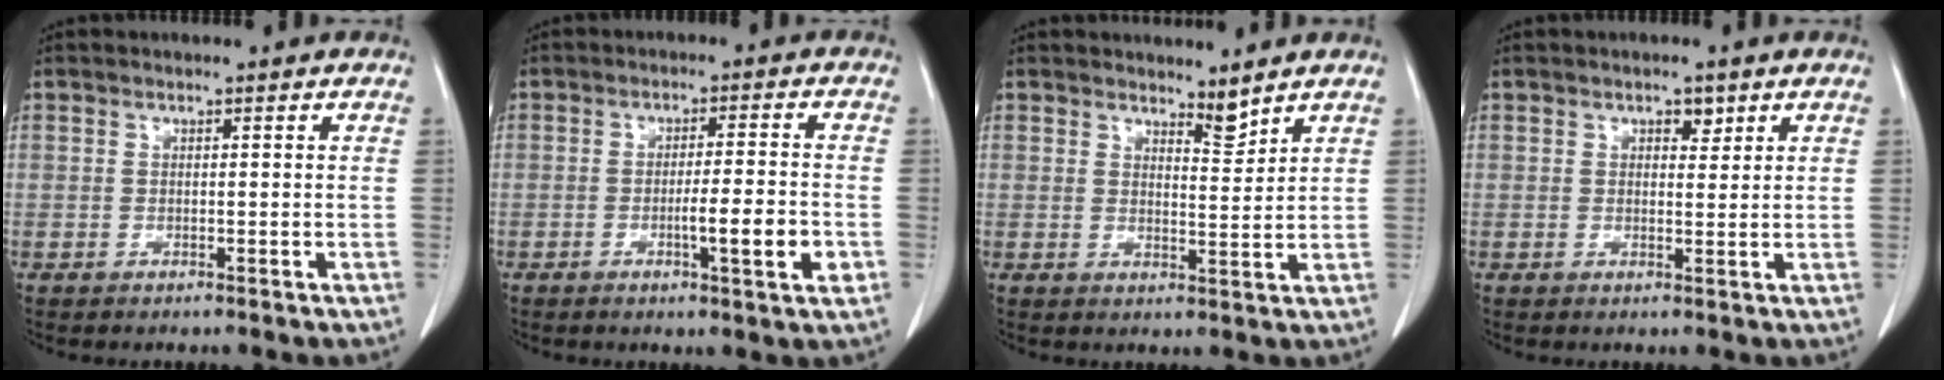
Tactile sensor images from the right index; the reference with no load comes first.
{"total": 6.9, "force": [-2.1, 0.2, 6.6], "torque": [-0.097, -0.006, -0.031]}
{"total": 2.7, "force": [2.6, 0.3, 0.8], "torque": [-0.013, -0.011, 0.045]}
{"total": 2.0, "force": [1.1, 1.1, 1.1], "torque": [-0.014, 0.000, 0.017]}